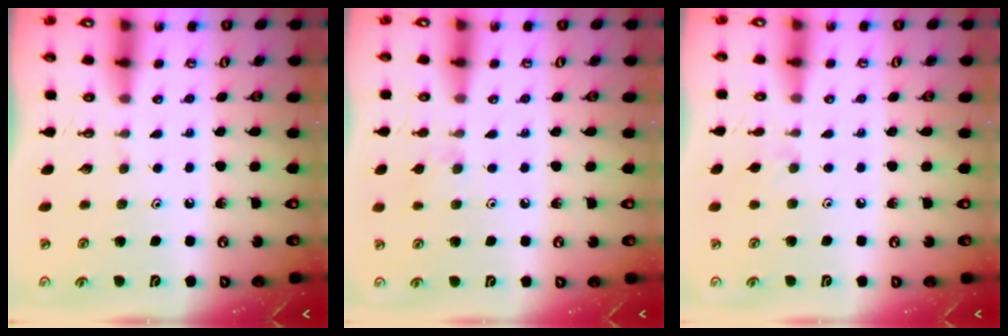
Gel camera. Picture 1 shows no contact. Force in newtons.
{"total": 4.8, "press": 4.8, "slide": 0.7}
{"total": 3.9, "press": 3.8, "slide": 0.6}